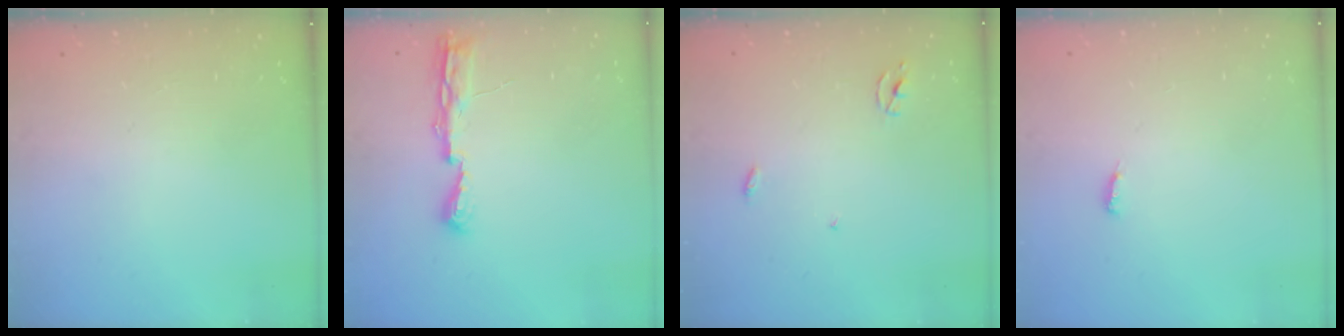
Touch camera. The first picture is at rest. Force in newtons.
{"total": 7.1, "press": 7.1, "slide": 0.8}
{"total": 2.3, "press": 2.3, "slide": 0.2}
{"total": 4.3, "press": 4.1, "slide": 1.3}